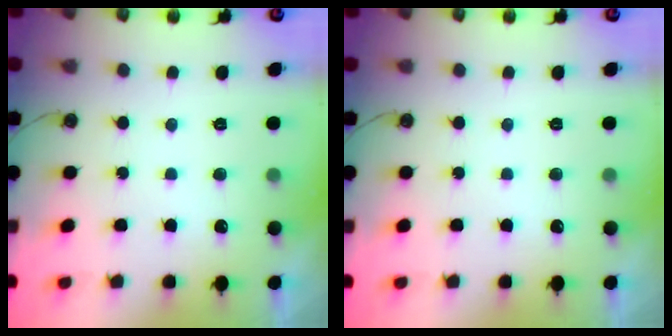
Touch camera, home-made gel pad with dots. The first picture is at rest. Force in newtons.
{"total": 0.0}